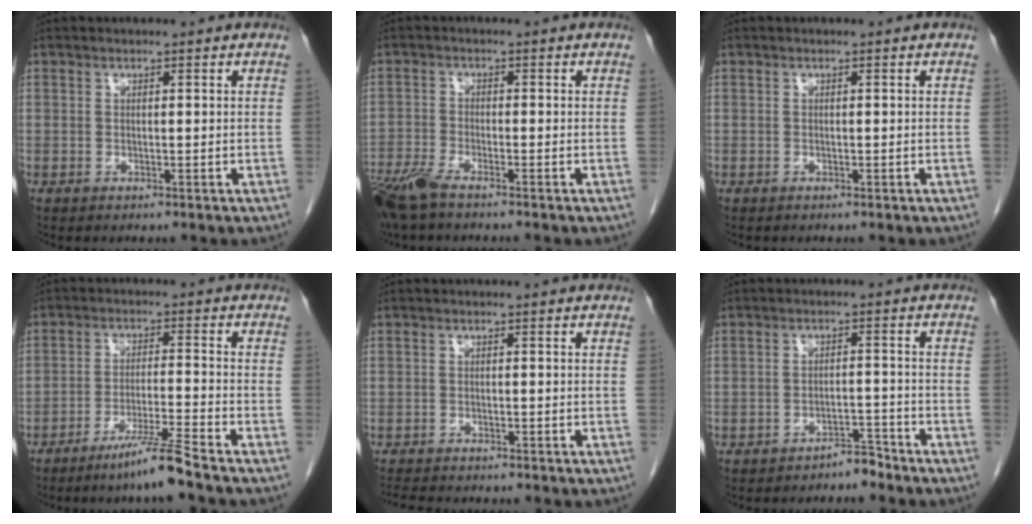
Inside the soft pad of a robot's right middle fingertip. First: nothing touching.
{"total": 6.4, "force": [-5.1, 0.8, 3.8], "torque": [-0.077, -0.017, -0.098]}
{"total": 0.0}
{"total": 6.7, "force": [-5.2, -1.6, 3.9], "torque": [-0.067, -0.025, -0.100]}
{"total": 5.3, "force": [-4.8, 0.8, 2.1], "torque": [-0.033, -0.012, -0.074]}
{"total": 2.8, "force": [-2.7, 0.5, 0.5], "torque": [-0.002, -0.002, -0.040]}